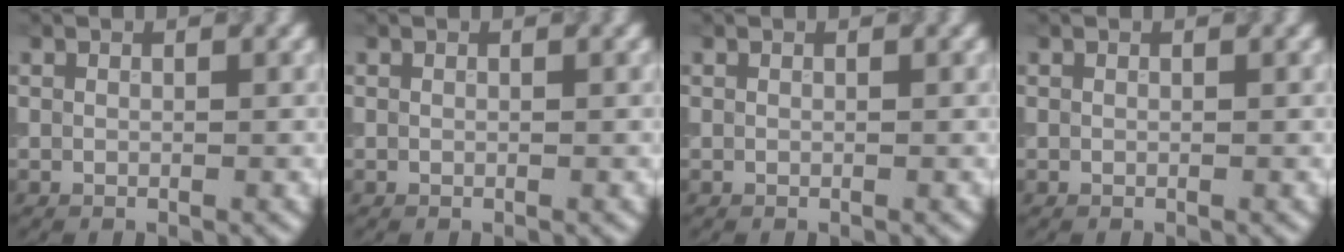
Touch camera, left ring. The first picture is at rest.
{"total": 0.0}
{"total": 0.0}
{"total": 0.0}